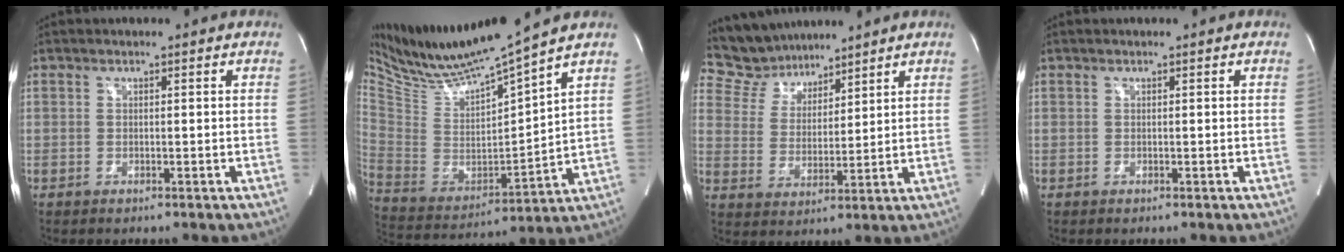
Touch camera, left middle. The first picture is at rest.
{"total": 17.2, "force": [15.2, -0.7, 8.0], "torque": [-0.167, -0.025, 0.290]}
{"total": 8.6, "force": [8.1, 2.8, 0.5], "torque": [-0.025, 0.018, 0.166]}
{"total": 0.0}